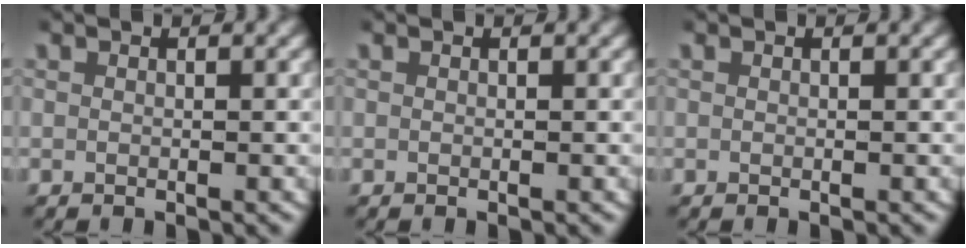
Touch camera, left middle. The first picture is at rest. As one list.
[{"total": 0.0}, {"total": 0.0}]